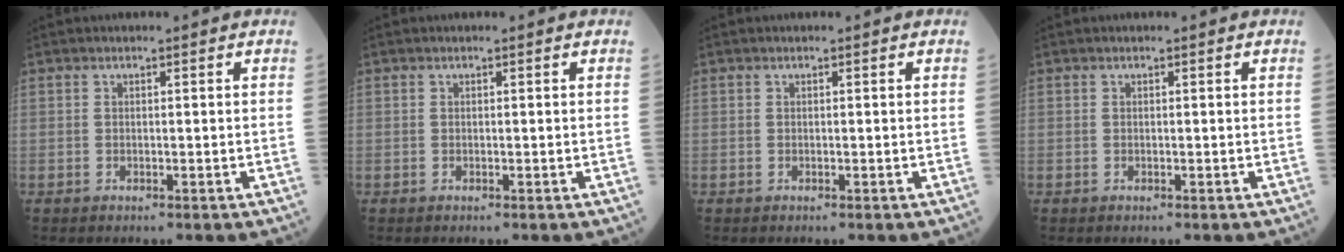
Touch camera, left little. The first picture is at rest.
{"total": 0.0}
{"total": 0.0}
{"total": 0.0}